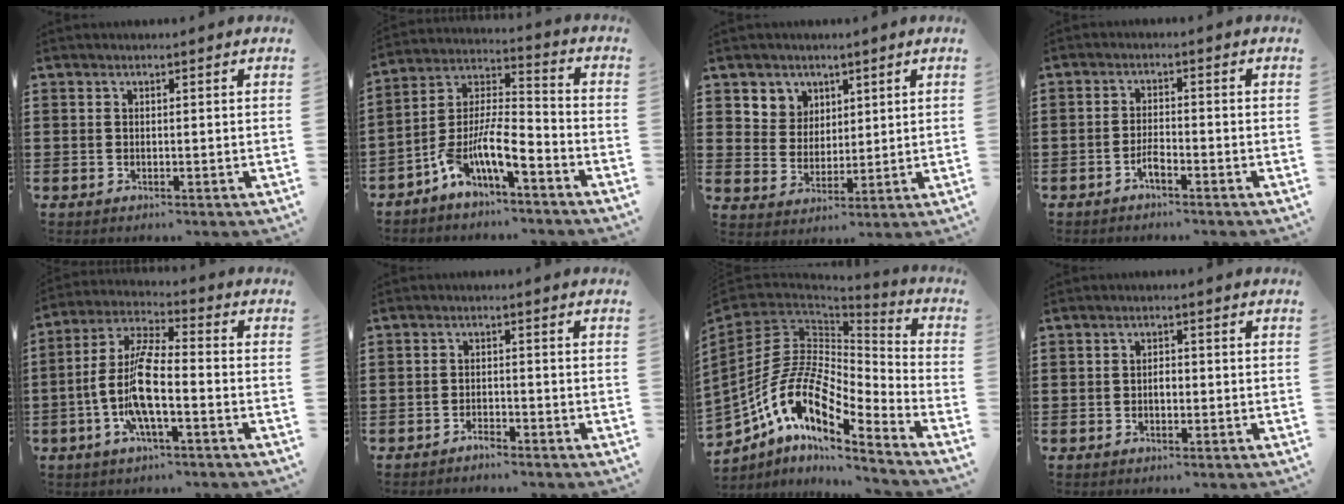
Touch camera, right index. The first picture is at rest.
{"total": 9.5, "force": [-6.4, 2.6, 6.5], "torque": [-0.141, -0.002, -0.125]}
{"total": 5.3, "force": [3.1, 4.3, 0.0], "torque": [-0.020, 0.004, 0.055]}
{"total": 2.2, "force": [-1.6, 0.2, 1.6], "torque": [-0.039, -0.003, -0.031]}
{"total": 9.2, "force": [-3.1, 2.0, 8.4], "torque": [-0.188, -0.017, -0.061]}
{"total": 1.6, "force": [-1.6, 0.2, 0.2], "torque": [-0.011, 0.003, -0.033]}
{"total": 13.1, "force": [-6.5, 6.3, 9.5], "torque": [-0.220, -0.006, -0.135]}
{"total": 1.7, "force": [-0.4, 0.8, 1.4], "torque": [-0.027, 0.002, -0.008]}